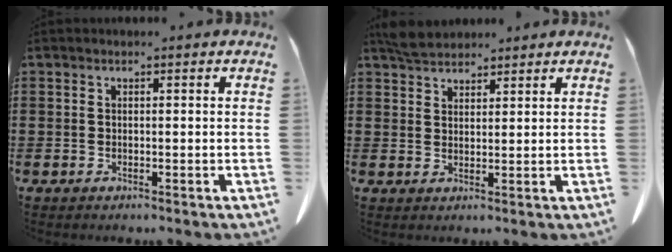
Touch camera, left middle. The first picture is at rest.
{"total": 3.3, "force": [3.1, 0.9, 0.7], "torque": [-0.023, -0.001, 0.061]}